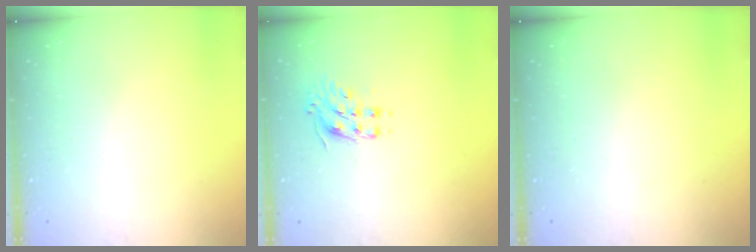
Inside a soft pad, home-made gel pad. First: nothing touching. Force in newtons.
{"total": 8.2, "press": 8.2, "slide": 0.4}
{"total": 0.0}